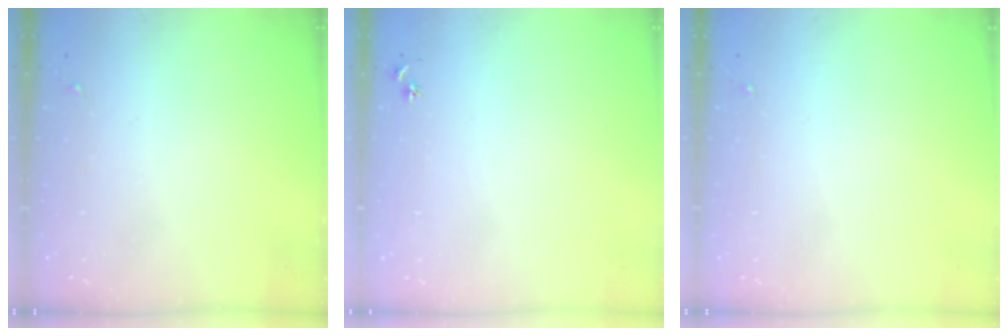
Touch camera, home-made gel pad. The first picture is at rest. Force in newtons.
{"total": 3.0, "press": 2.9, "slide": 0.3}
{"total": 0.0}